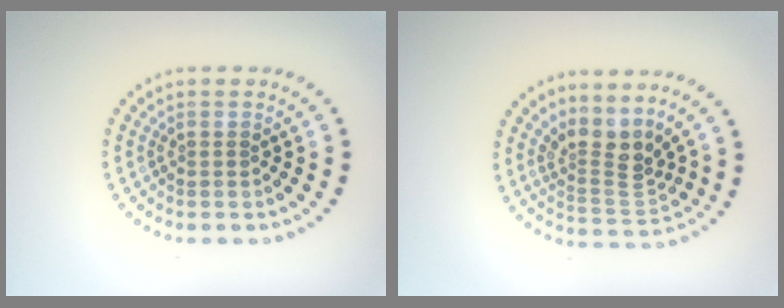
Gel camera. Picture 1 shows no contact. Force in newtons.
{"total": 3.4, "press": 2.3, "slide": 2.4}